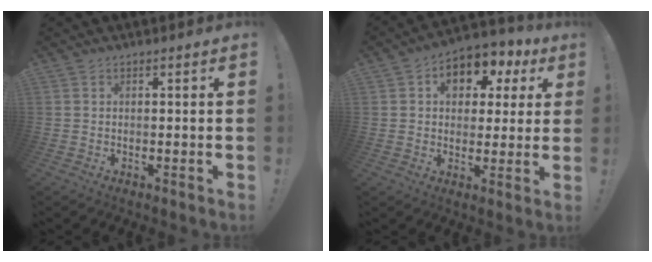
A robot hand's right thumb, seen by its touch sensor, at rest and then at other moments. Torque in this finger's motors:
{"motor_torque": [1.21, 2.52, 0.24, -0.06, 0.02]}